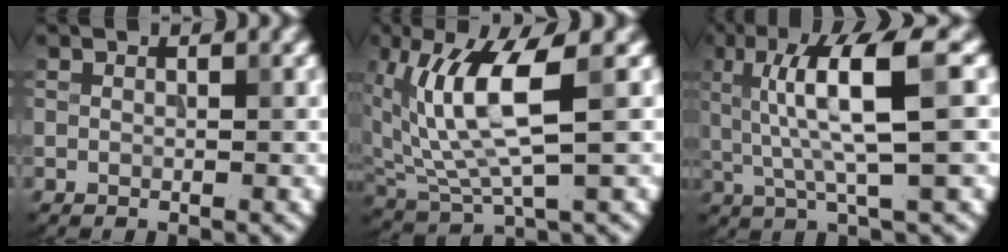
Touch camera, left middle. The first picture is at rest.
{"total": 7.8, "force": [1.8, 2.5, 7.2], "torque": [-0.156, -0.002, 0.036]}
{"total": 7.6, "force": [1.4, 1.3, 7.4], "torque": [-0.131, 0.006, 0.026]}